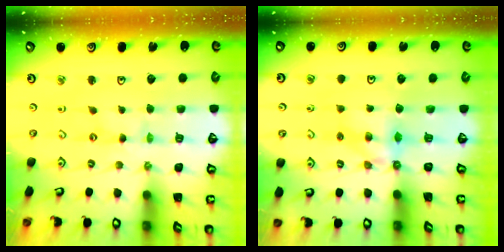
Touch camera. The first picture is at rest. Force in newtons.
{"total": 5.4, "press": 5.4, "slide": 0.2}